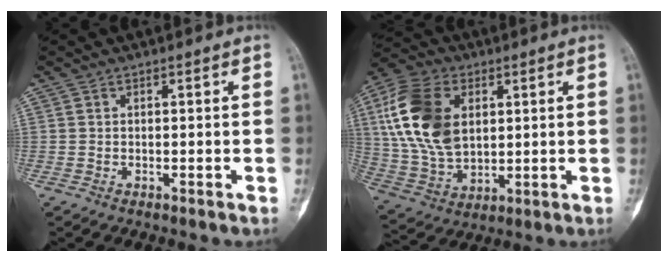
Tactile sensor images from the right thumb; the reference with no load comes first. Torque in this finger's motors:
{"motor_torque": [0.28, 2.79, 0.97, -0.46, 0.66]}